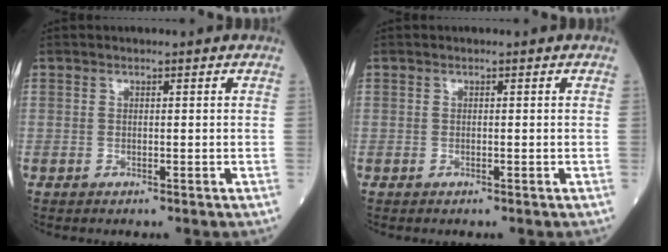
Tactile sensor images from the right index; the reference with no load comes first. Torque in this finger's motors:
{"motor_torque": [0.12, -0.05, 0.03, 0.01]}